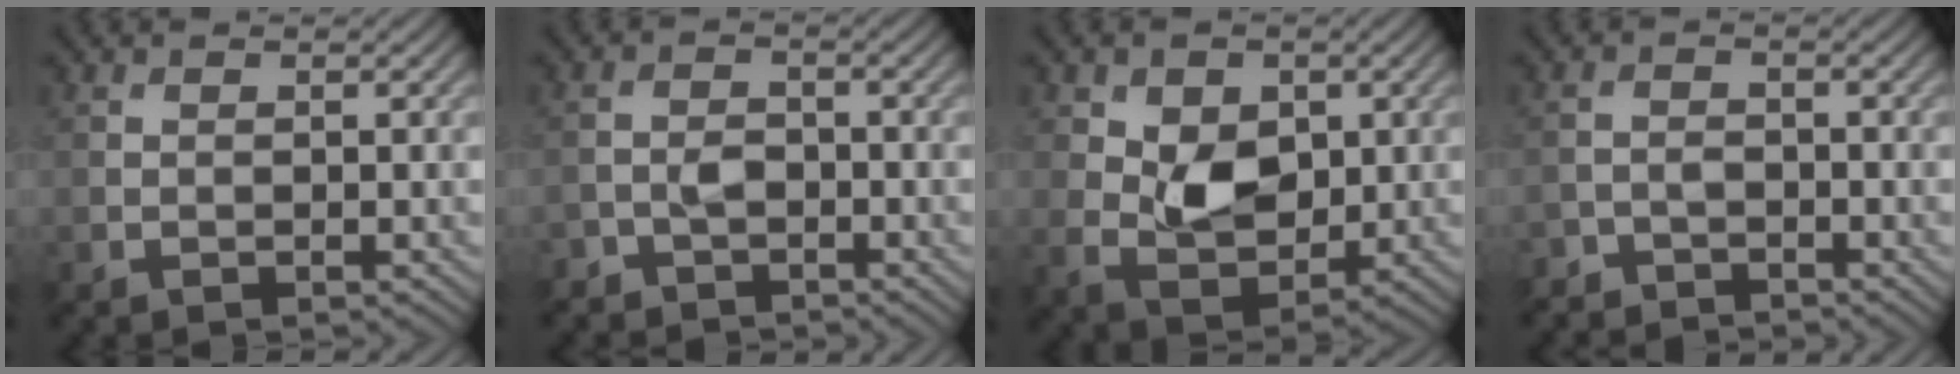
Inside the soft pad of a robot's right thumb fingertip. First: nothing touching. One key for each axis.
{"total": 2.6, "fx": -1.8, "fy": 1.6, "fz": 0.9, "tx": -0.013, "ty": 0.005, "tz": -0.040}
{"total": 6.4, "fx": 1.1, "fy": 4.4, "fz": 4.5, "tx": -0.082, "ty": -0.008, "tz": 0.020}
{"total": 2.9, "fx": -2.7, "fy": 1.0, "fz": 0.3, "tx": -0.002, "ty": -0.001, "tz": -0.060}